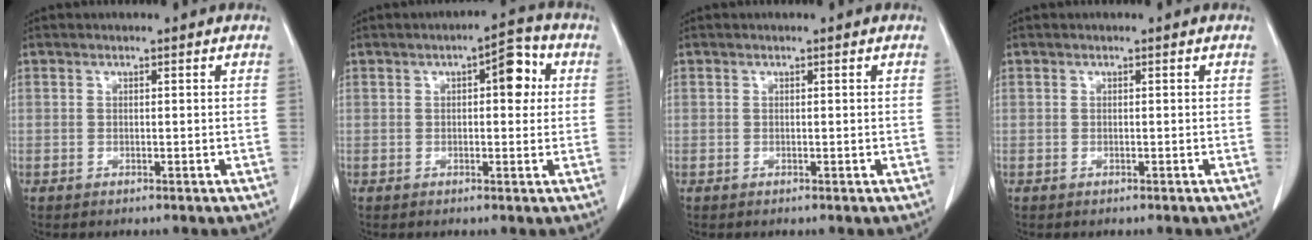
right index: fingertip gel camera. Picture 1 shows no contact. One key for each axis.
{"total": 5.5, "fx": 1.3, "fy": 2.2, "fz": 4.9, "tx": -0.062, "ty": 0.020, "tz": 0.013}
{"total": 0.0}
{"total": 0.0}